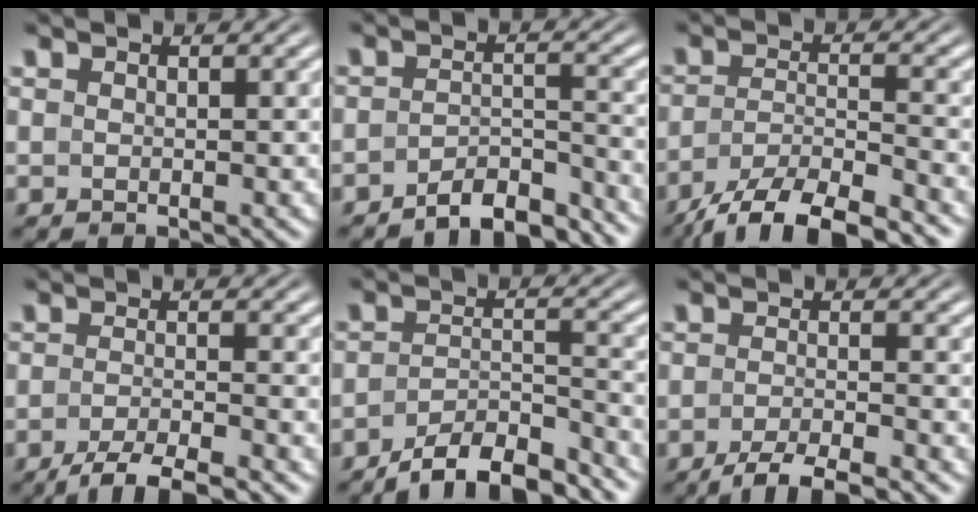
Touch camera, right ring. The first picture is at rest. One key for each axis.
{"total": 6.7, "fx": -6.3, "fy": 1.4, "fz": 1.9, "tx": -0.020, "ty": -0.019, "tz": -0.096}
{"total": 7.9, "fx": -6.0, "fy": 3.0, "fz": 4.3, "tx": -0.072, "ty": -0.023, "tz": -0.083}
{"total": 5.1, "fx": -4.3, "fy": 1.0, "fz": 2.6, "tx": -0.039, "ty": -0.013, "tz": -0.062}
{"total": 8.4, "fx": -7.6, "fy": 2.6, "fz": 2.7, "tx": -0.042, "ty": -0.025, "tz": -0.112}
{"total": 4.5, "fx": -3.9, "fy": 0.8, "fz": 2.2, "tx": -0.035, "ty": -0.010, "tz": -0.059}